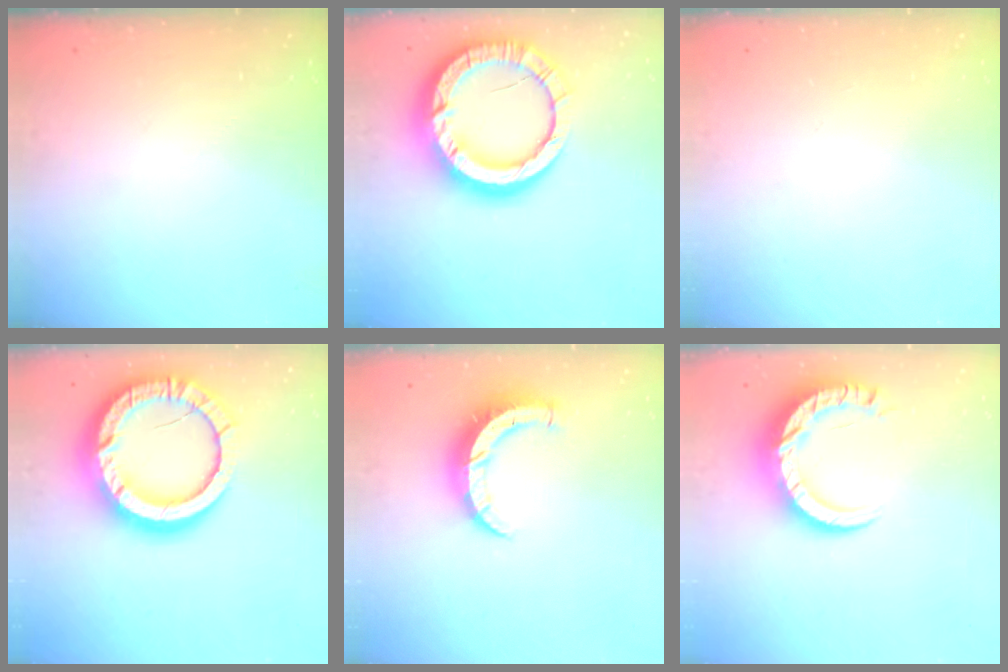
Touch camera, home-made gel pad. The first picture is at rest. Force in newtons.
{"total": 21.5, "press": 21.5, "slide": 1.8}
{"total": 0.0}
{"total": 22.5, "press": 22.4, "slide": 2.0}
{"total": 8.7, "press": 8.6, "slide": 0.9}
{"total": 11.9, "press": 11.8, "slide": 0.9}